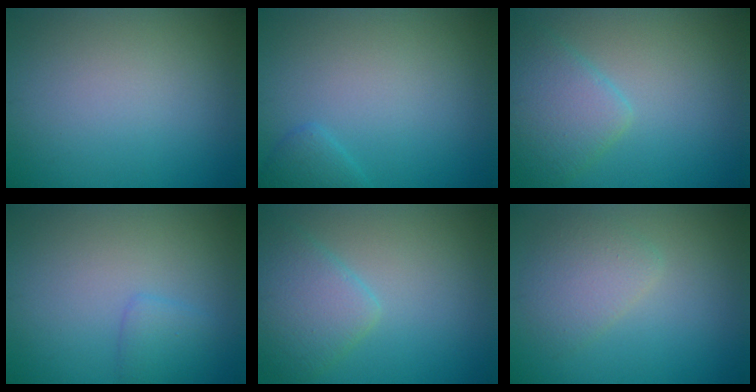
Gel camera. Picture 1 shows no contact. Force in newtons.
{"total": 1.4, "press": 1.4, "slide": 0.1}
{"total": 3.8, "press": 3.8, "slide": 0.3}
{"total": 1.6, "press": 1.6, "slide": 0.0}
{"total": 3.8, "press": 3.8, "slide": 0.3}
{"total": 2.5, "press": 2.5, "slide": 0.1}